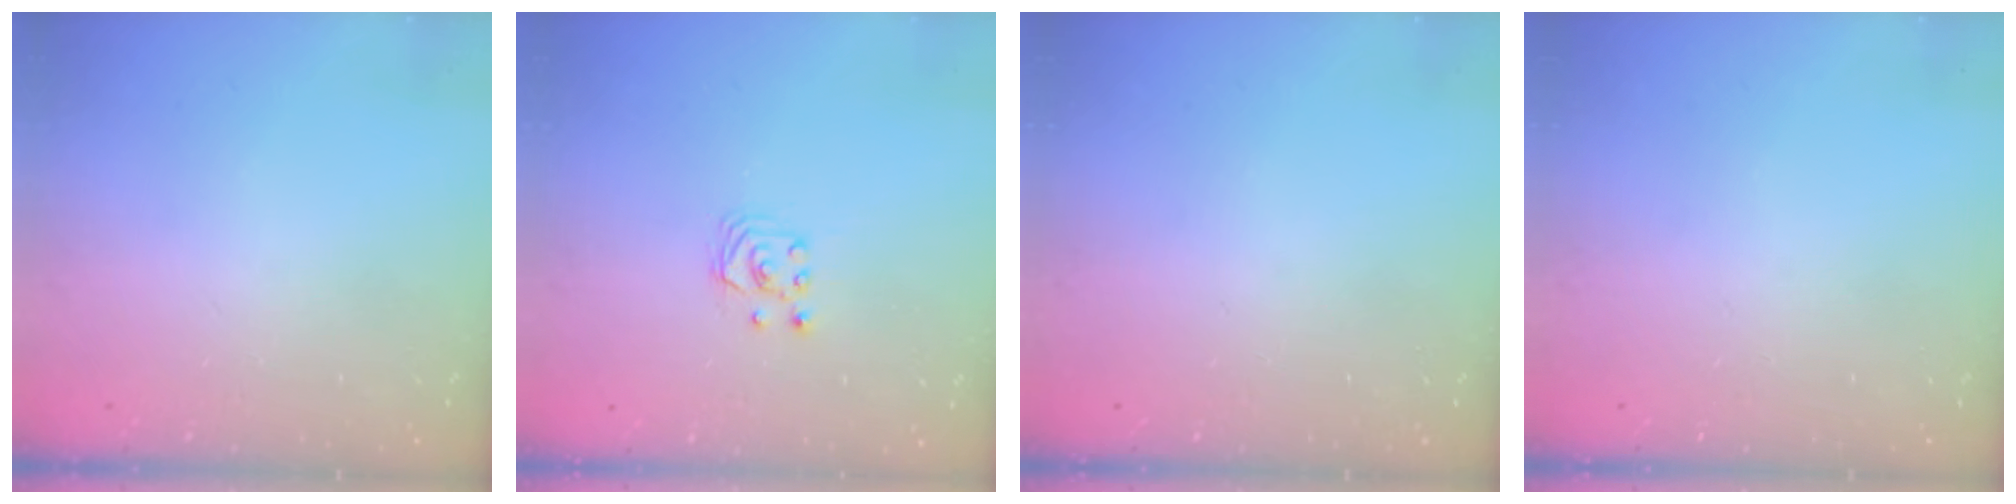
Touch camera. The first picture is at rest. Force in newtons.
{"total": 2.6, "press": 2.6, "slide": 0.3}
{"total": 0.0}
{"total": 0.0}